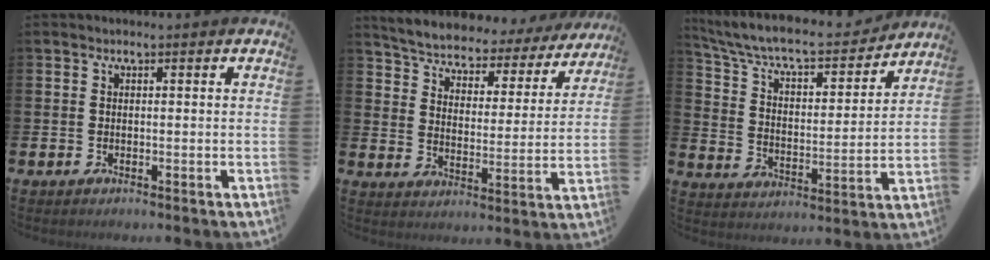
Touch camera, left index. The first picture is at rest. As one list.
[{"total": 4.5, "force": [4.4, 1.0, 0.4], "torque": [-0.040, -0.041, 0.069]}, {"total": 8.3, "force": [7.5, 1.8, 3.0], "torque": [-0.093, -0.054, 0.125]}]